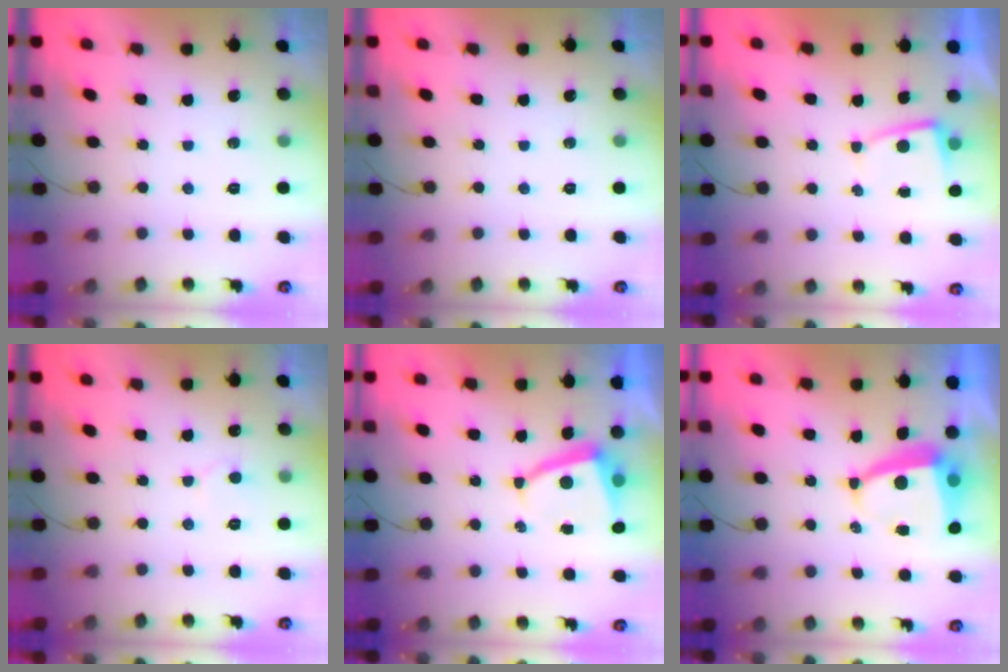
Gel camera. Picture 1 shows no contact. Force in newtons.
{"total": 0.0}
{"total": 2.2, "press": 2.2, "slide": 0.4}
{"total": 4.3, "press": 4.3, "slide": 0.4}
{"total": 6.2, "press": 6.1, "slide": 0.7}
{"total": 6.6, "press": 6.5, "slide": 0.9}